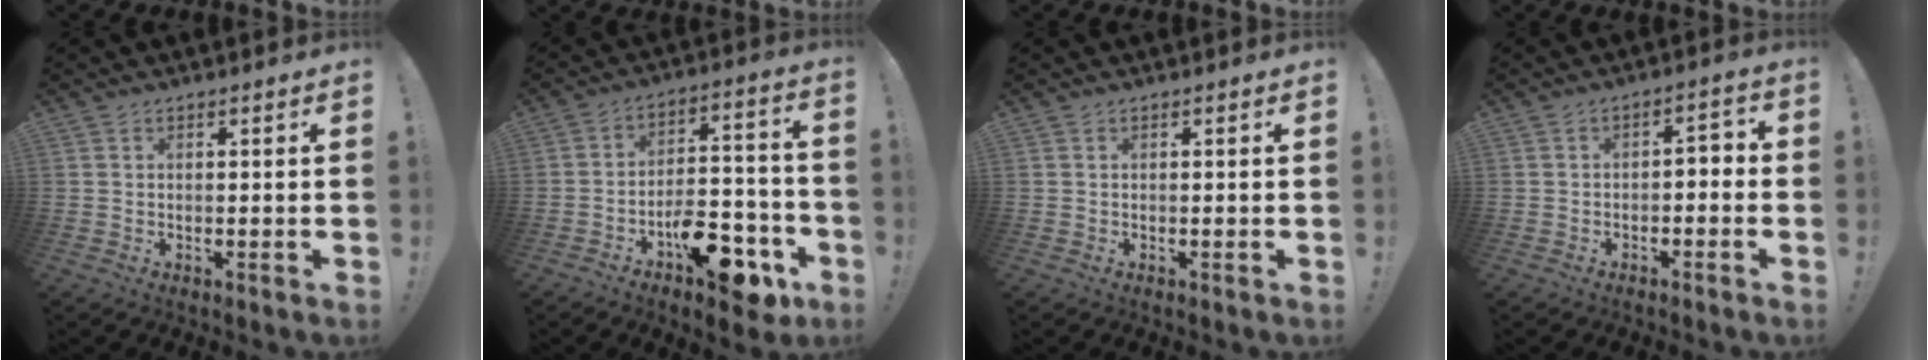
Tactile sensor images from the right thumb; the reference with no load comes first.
{"total": 14.3, "force": [-8.5, 6.3, 9.6], "torque": [-0.115, 0.072, -0.134]}
{"total": 0.0}
{"total": 3.4, "force": [-2.3, 1.5, 2.0], "torque": [-0.027, 0.010, -0.046]}